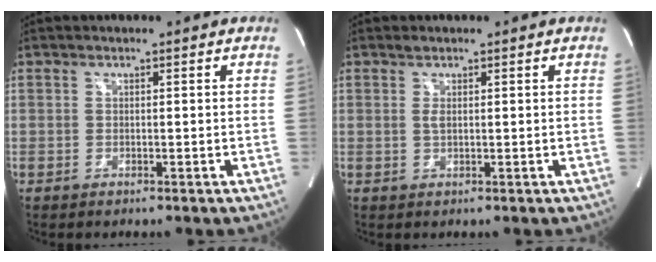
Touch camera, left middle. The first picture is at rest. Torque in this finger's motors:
{"motor_torque": [0.20, 0.08, -0.03, 0.01]}